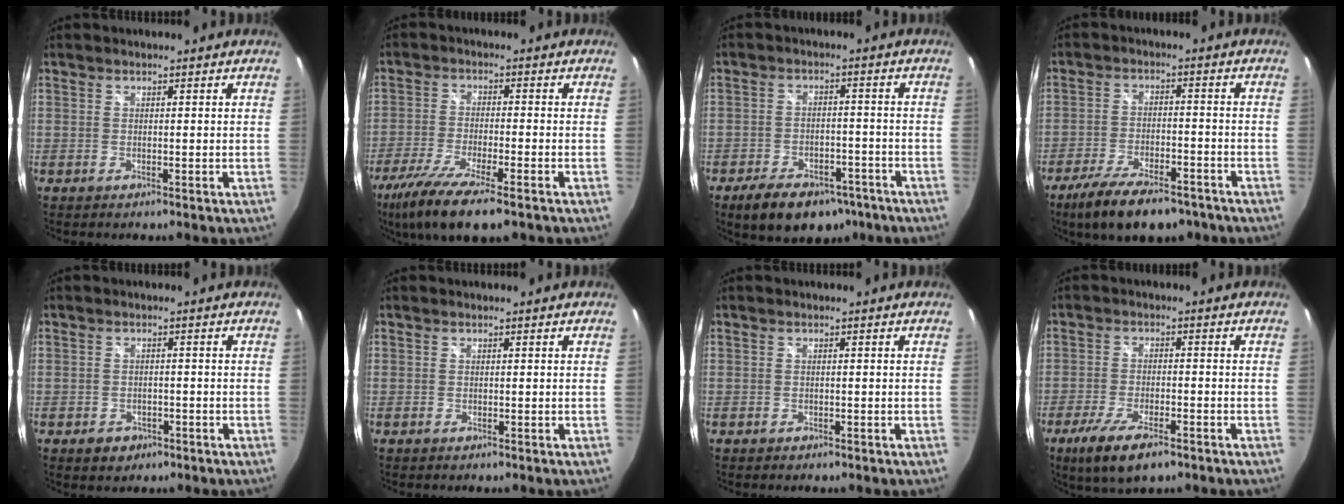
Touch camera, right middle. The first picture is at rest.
{"total": 14.0, "force": [-9.7, 2.8, 9.6], "torque": [-0.205, -0.049, -0.174]}
{"total": 13.1, "force": [-9.0, 7.0, 6.4], "torque": [-0.141, 0.007, -0.123]}
{"total": 14.2, "force": [-10.4, 5.1, 8.1], "torque": [-0.170, -0.026, -0.169]}
{"total": 3.3, "force": [-1.8, 2.5, 1.2], "torque": [-0.030, 0.002, -0.019]}
{"total": 0.0}
{"total": 0.7, "force": [-0.5, 0.4, 0.2], "torque": [-0.005, 0.001, -0.006]}
{"total": 9.3, "force": [-6.0, 2.7, 6.5], "torque": [-0.152, -0.029, -0.106]}